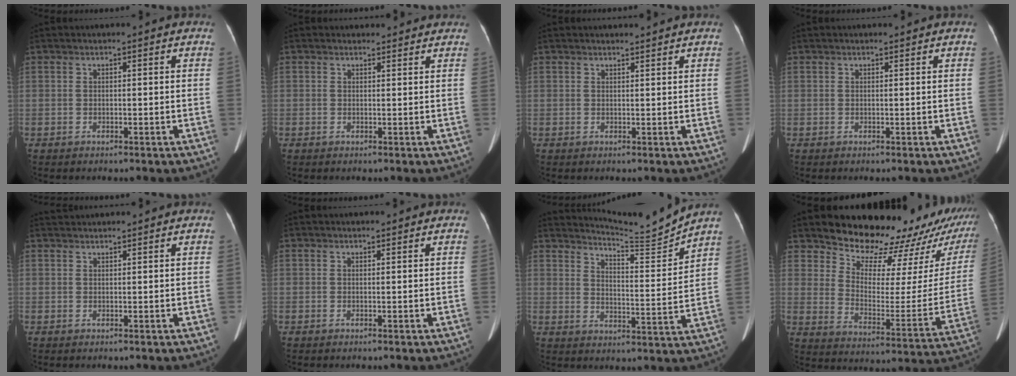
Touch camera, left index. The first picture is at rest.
{"total": 2.7, "force": [2.0, 1.8, -0.4], "torque": [0.024, 0.006, 0.018]}
{"total": 2.2, "force": [2.2, 0.0, 0.4], "torque": [-0.003, -0.005, 0.027]}
{"total": 0.7, "force": [0.7, -0.1, 0.2], "torque": [-0.007, -0.008, 0.009]}
{"total": 3.2, "force": [3.1, 0.0, 0.8], "torque": [-0.008, 0.024, 0.050]}
{"total": 1.1, "force": [1.0, 0.4, 0.3], "torque": [-0.008, 0.000, 0.010]}
{"total": 9.1, "force": [8.7, -2.6, 0.1], "torque": [-0.019, -0.062, 0.141]}
{"total": 21.2, "force": [19.8, 4.7, 5.8], "torque": [-0.069, -0.110, 0.244]}